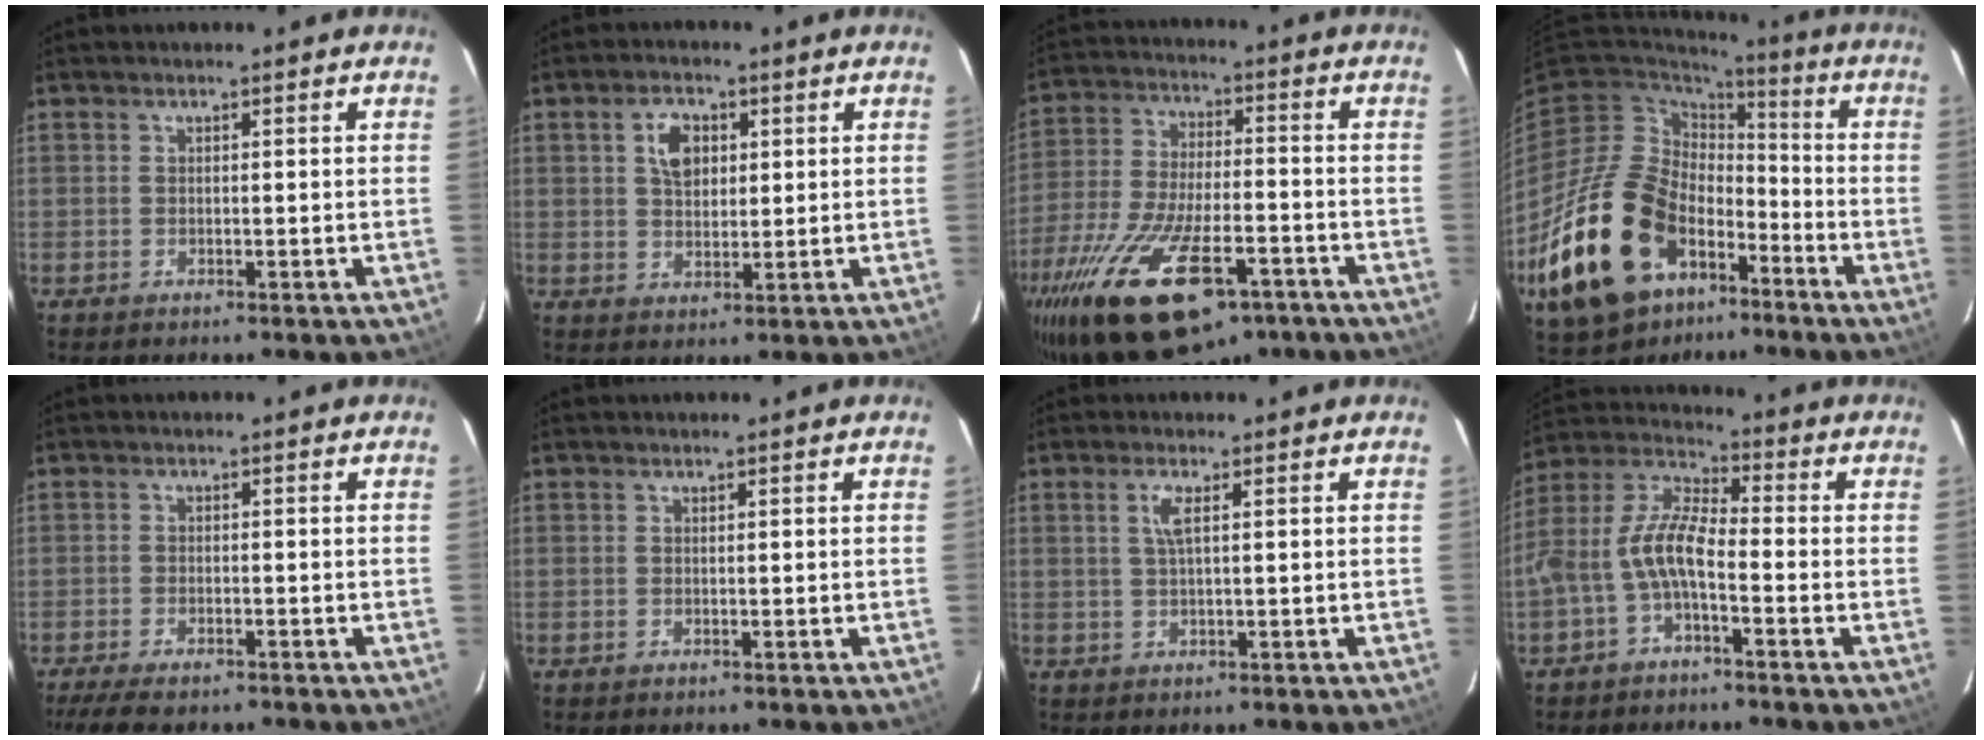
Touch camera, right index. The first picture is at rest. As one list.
[{"total": 5.6, "force": [1.8, 3.7, 3.7], "torque": [-0.060, 0.015, 0.036]}, {"total": 25.6, "force": [-15.7, 10.5, 17.4], "torque": [-0.351, -0.052, -0.255]}, {"total": 25.5, "force": [-12.1, 16.2, 15.5], "torque": [-0.321, -0.002, -0.192]}, {"total": 7.8, "force": [-6.4, 2.2, 4.0], "torque": [-0.102, -0.027, -0.110]}, {"total": 0.0}, {"total": 2.5, "force": [0.8, 0.2, 2.3], "torque": [-0.048, 0.001, 0.015]}, {"total": 8.9, "force": [-3.2, 3.3, 7.6], "torque": [-0.171, 0.016, -0.065]}]